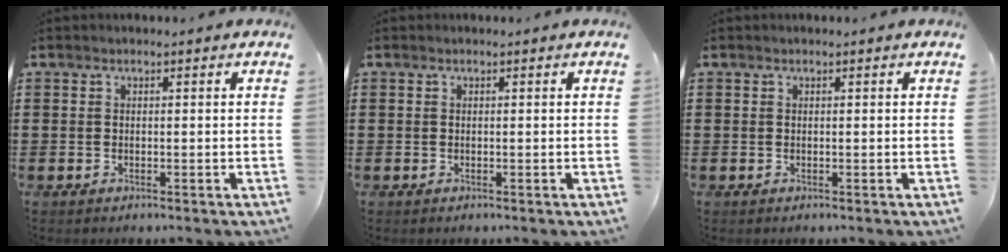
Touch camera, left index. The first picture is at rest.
{"total": 0.0}
{"total": 0.0}